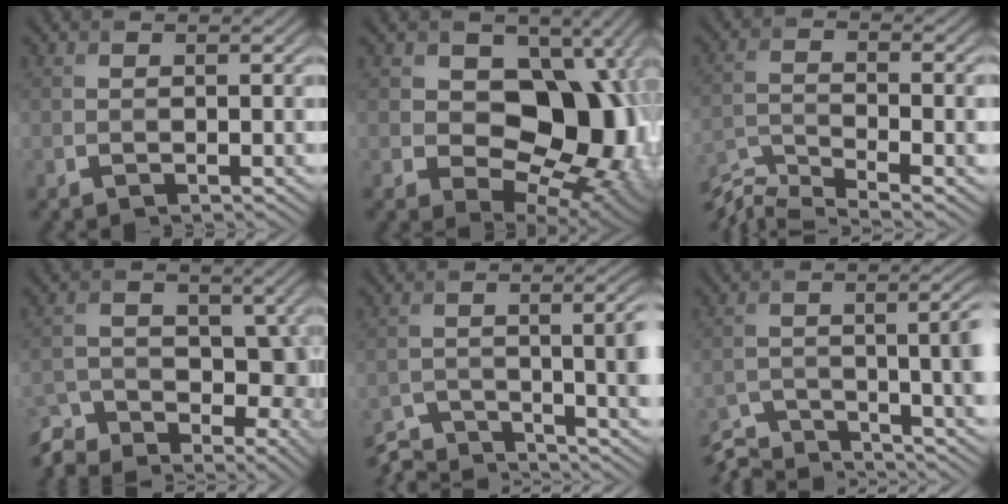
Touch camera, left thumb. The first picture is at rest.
{"total": 16.2, "force": [0.8, 11.1, 11.8], "torque": [-0.132, -0.012, 0.011]}
{"total": 8.0, "force": [-6.3, 1.8, 4.7], "torque": [-0.097, -0.010, -0.122]}
{"total": 9.2, "force": [-6.1, 5.1, 4.6], "torque": [-0.080, -0.013, -0.119]}
{"total": 8.3, "force": [-5.8, 2.4, 5.5], "torque": [-0.089, -0.014, -0.103]}
{"total": 9.5, "force": [-7.1, 2.2, 6.0], "torque": [-0.096, -0.012, -0.125]}